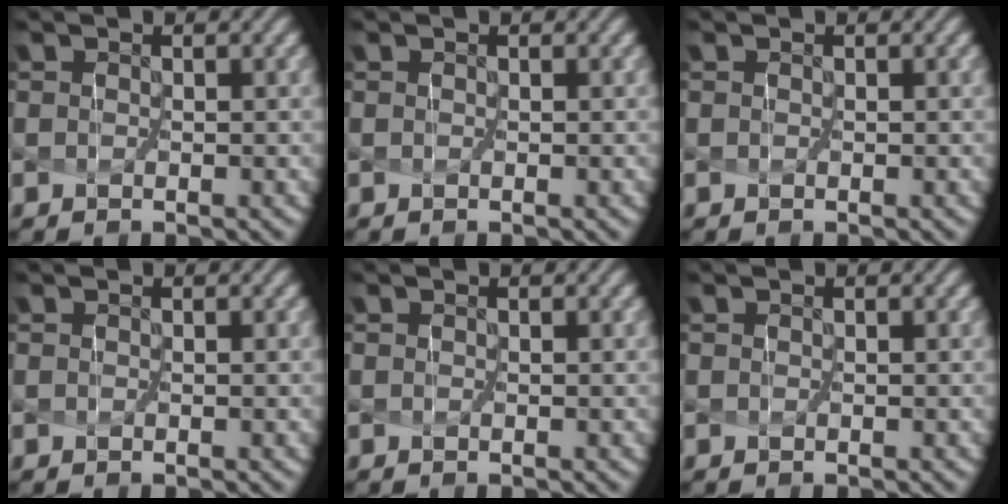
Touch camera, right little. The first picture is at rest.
{"total": 0.0}
{"total": 0.0}
{"total": 0.0}
{"total": 0.0}
{"total": 0.0}